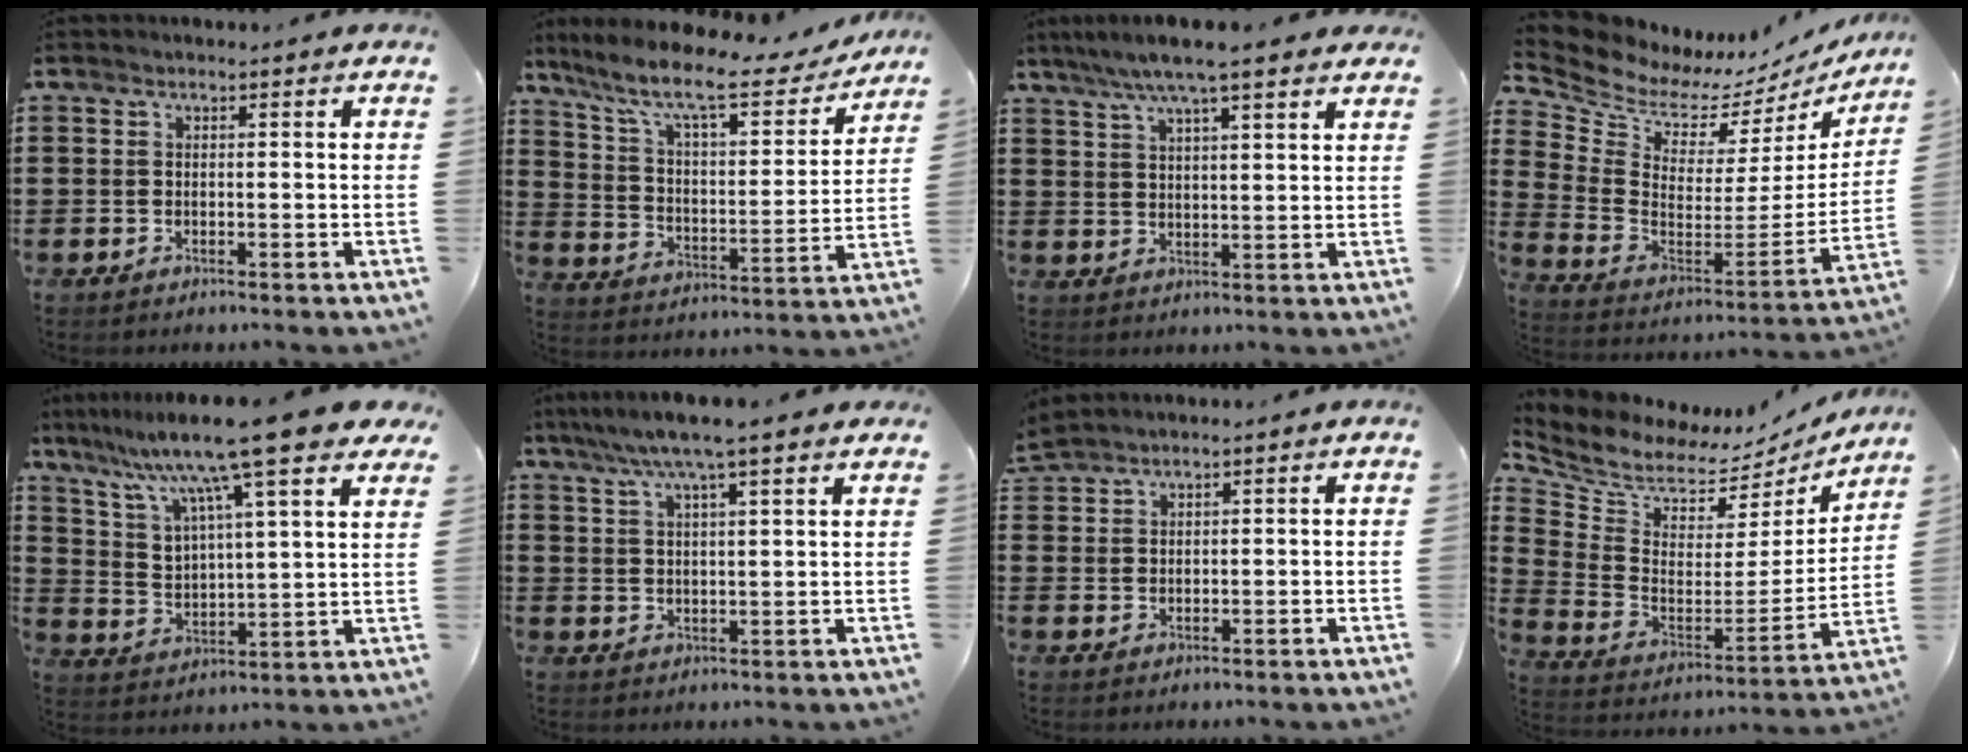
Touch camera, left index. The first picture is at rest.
{"total": 10.6, "force": [8.4, 1.5, 6.3], "torque": [-0.144, -0.052, 0.137]}
{"total": 6.3, "force": [5.0, 0.3, 3.8], "torque": [-0.085, -0.009, 0.087]}
{"total": 6.0, "force": [5.3, 2.5, 1.5], "torque": [-0.067, -0.059, 0.088]}
{"total": 12.5, "force": [10.1, -0.1, 7.4], "torque": [-0.171, -0.057, 0.161]}
{"total": 6.0, "force": [4.8, -0.1, 3.7], "torque": [-0.085, -0.013, 0.082]}
{"total": 1.9, "force": [1.9, -0.1, 0.1], "torque": [-0.007, 0.001, 0.040]}
{"total": 5.4, "force": [5.0, 1.6, 1.2], "torque": [-0.059, -0.056, 0.083]}